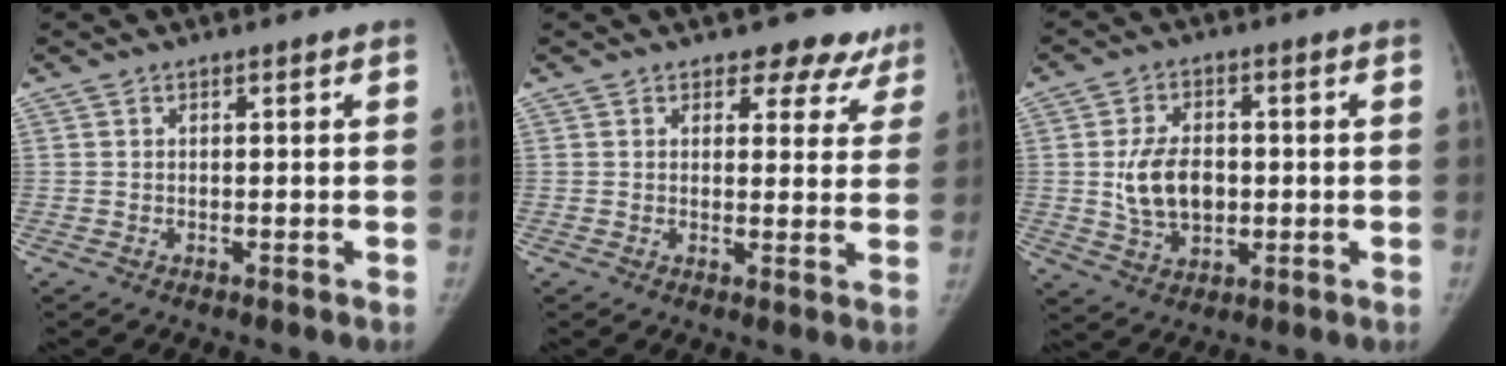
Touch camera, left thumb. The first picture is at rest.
{"total": 7.8, "force": [6.5, 4.1, 1.5], "torque": [0.031, -0.033, 0.061]}
{"total": 9.6, "force": [0.0, 6.4, 7.1], "torque": [-0.111, -0.001, 0.006]}